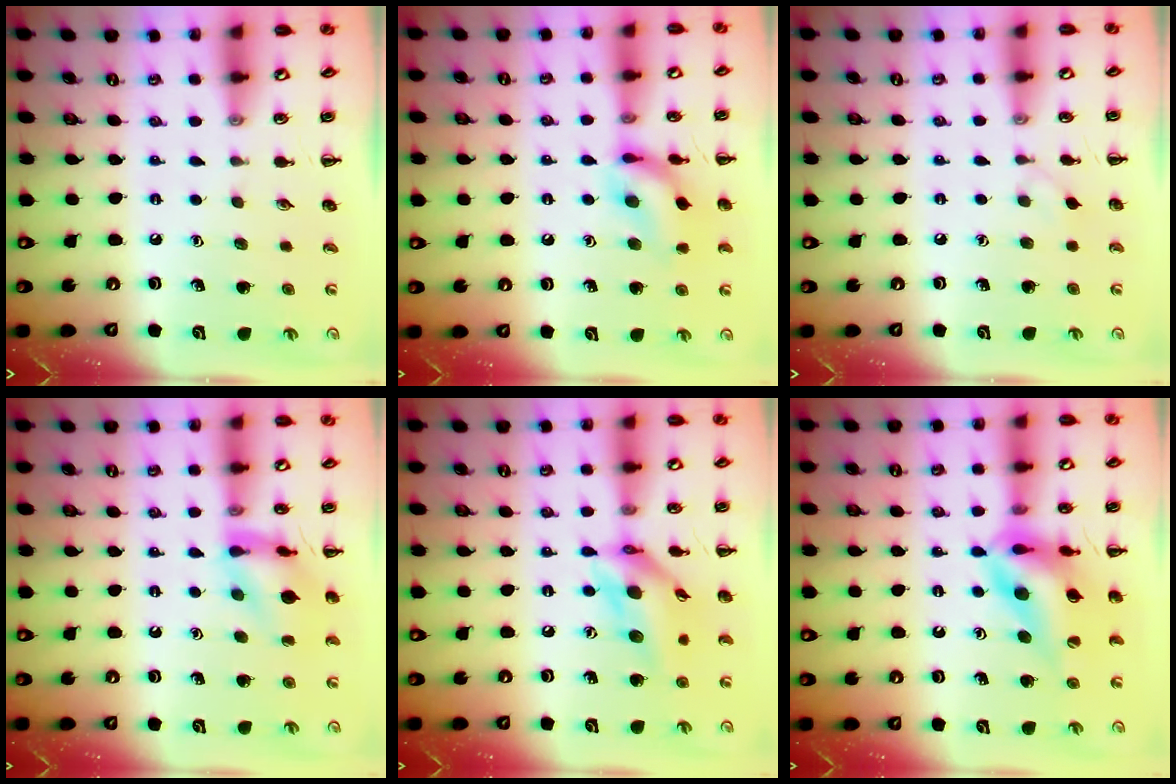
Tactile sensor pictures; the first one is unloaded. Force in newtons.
{"total": 13.6, "press": 13.5, "slide": 1.5}
{"total": 3.0, "press": 2.8, "slide": 1.0}
{"total": 13.0, "press": 12.9, "slide": 1.2}
{"total": 15.3, "press": 15.0, "slide": 3.1}
{"total": 15.1, "press": 14.4, "slide": 4.5}